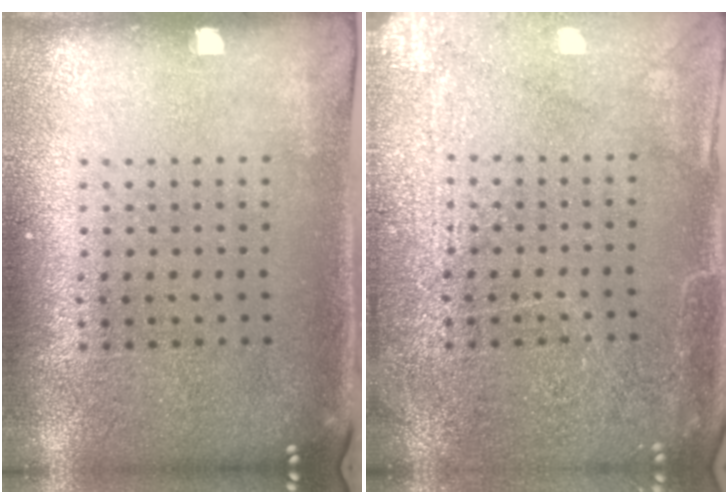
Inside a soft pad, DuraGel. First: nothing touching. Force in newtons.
{"total": 4.0, "press": 3.9, "slide": 0.5}